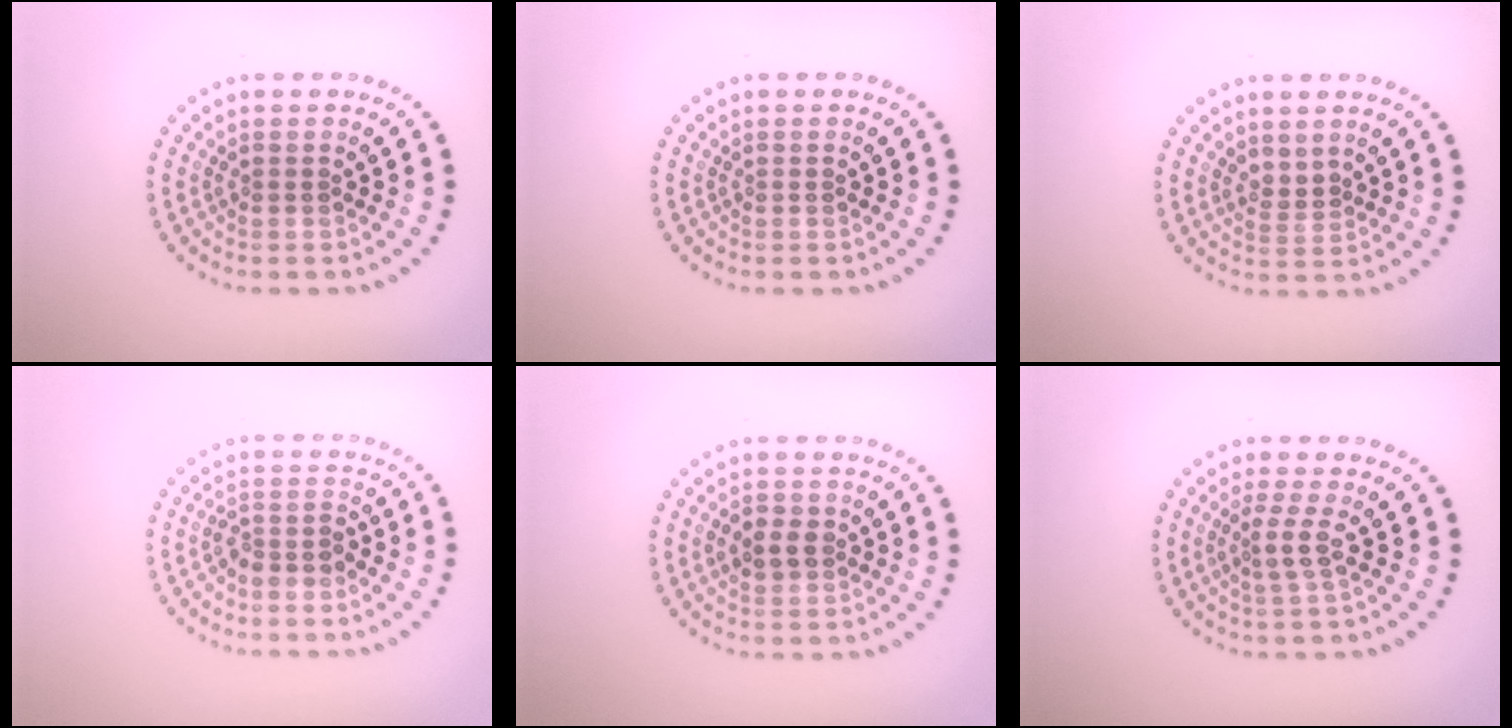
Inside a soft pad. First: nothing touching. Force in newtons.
{"total": 0.0}
{"total": 1.2, "press": 0.8, "slide": 0.9}
{"total": 2.0, "press": 1.7, "slide": 1.0}
{"total": 2.1, "press": 2.1, "slide": 0.2}
{"total": 1.9, "press": 1.3, "slide": 1.3}